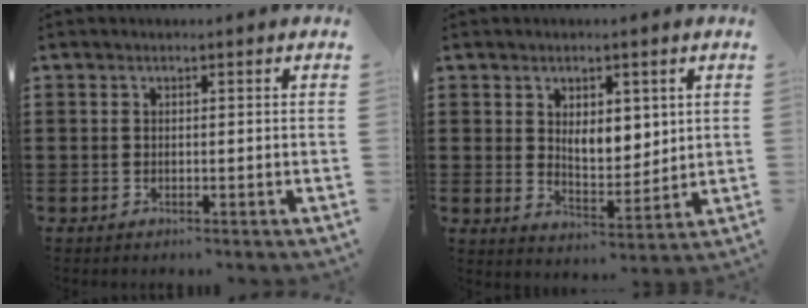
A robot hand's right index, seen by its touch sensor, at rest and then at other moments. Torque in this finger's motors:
{"motor_torque": [0.98, 1.16, 0.14, 0.04]}